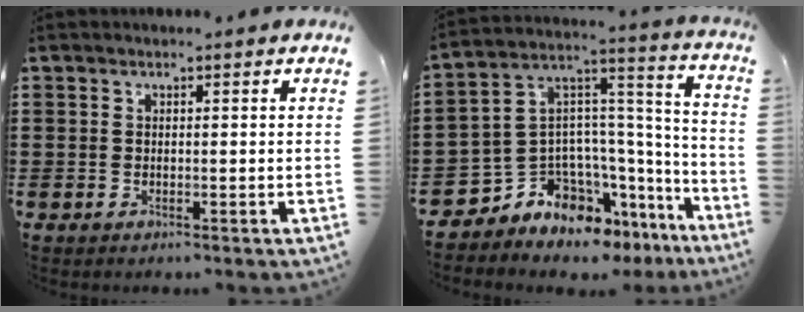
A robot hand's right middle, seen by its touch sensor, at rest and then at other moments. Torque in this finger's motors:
{"motor_torque": [0.68, -0.68, 0.22, 0.05]}